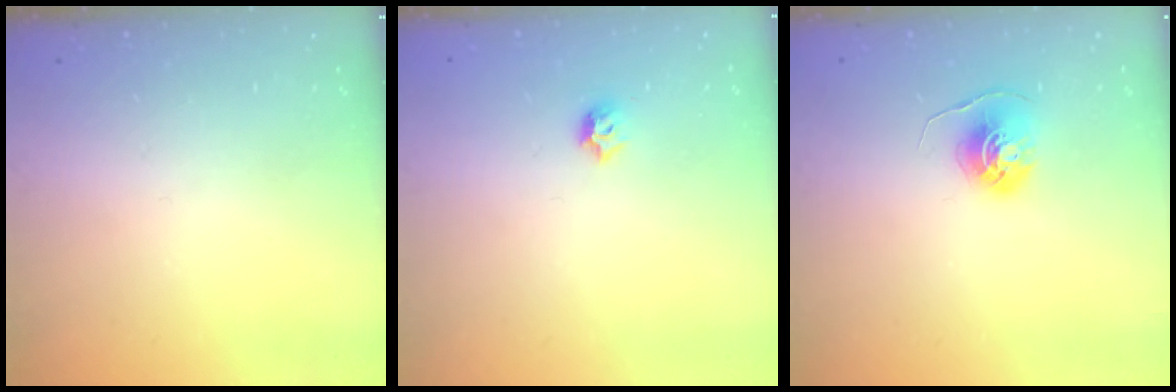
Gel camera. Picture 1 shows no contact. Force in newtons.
{"total": 4.0, "press": 3.9, "slide": 0.8}
{"total": 6.1, "press": 6.1, "slide": 0.5}